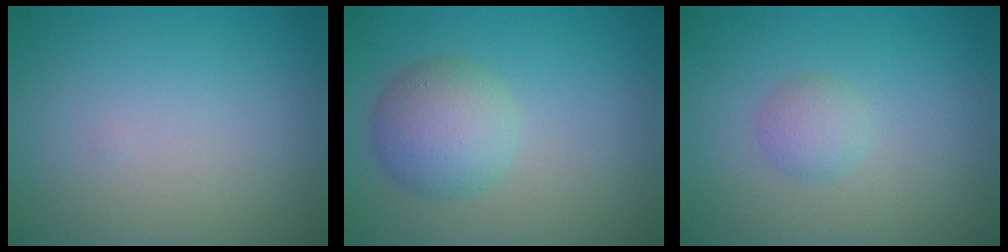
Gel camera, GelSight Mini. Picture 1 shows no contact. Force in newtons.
{"total": 4.2, "press": 4.2, "slide": 0.1}
{"total": 1.6, "press": 1.6, "slide": 0.1}